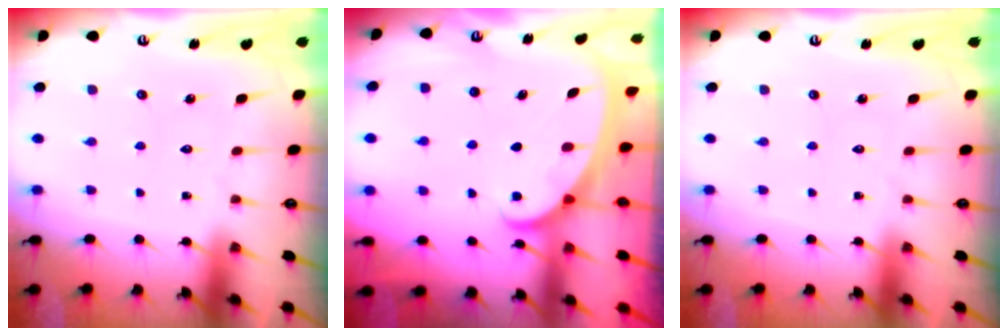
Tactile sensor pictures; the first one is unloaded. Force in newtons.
{"total": 2.1, "press": 2.1, "slide": 0.4}
{"total": 0.0}